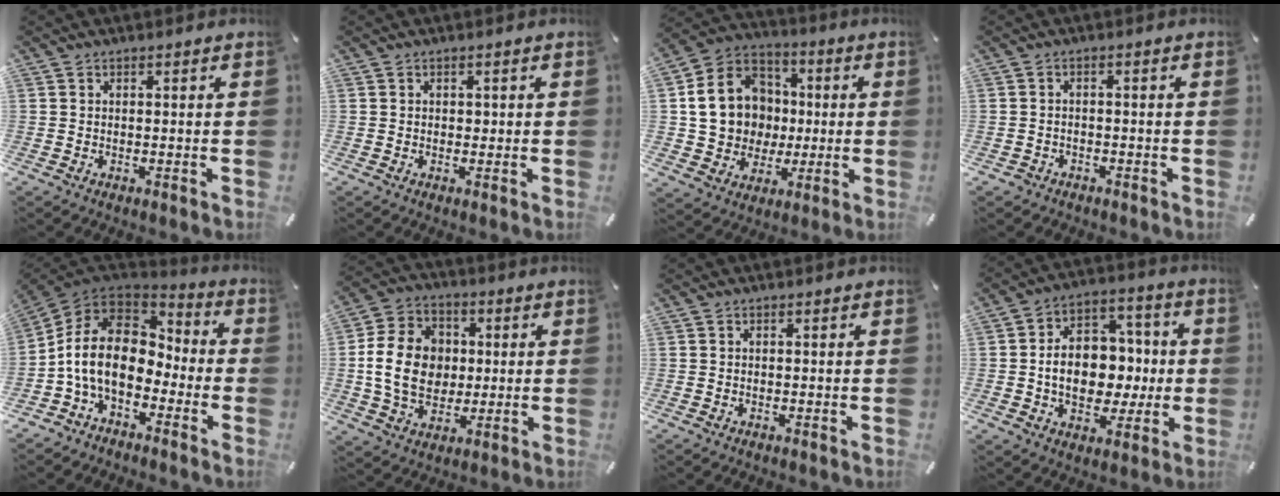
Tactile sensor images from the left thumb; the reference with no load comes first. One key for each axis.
{"total": 0.7, "fx": 0.0, "fy": 0.6, "fz": 0.2, "tx": -0.003, "ty": 0.005, "tz": -0.001}
{"total": 16.9, "fx": 0.5, "fy": 15.3, "fz": 7.1, "tx": -0.135, "ty": 0.018, "tz": 0.019}
{"total": 1.9, "fx": -1.4, "fy": 1.3, "fz": 0.4, "tx": -0.009, "ty": 0.008, "tz": -0.031}
{"total": 13.7, "fx": -3.3, "fy": 9.8, "fz": 9.0, "tx": -0.199, "ty": 0.022, "tz": -0.062}
{"total": 14.2, "fx": 0.2, "fy": 11.6, "fz": 8.2, "tx": -0.180, "ty": 0.016, "tz": 0.003}
{"total": 0.0}
{"total": 13.5, "fx": -1.2, "fy": 10.6, "fz": 8.3, "tx": -0.145, "ty": 0.011, "tz": -0.012}